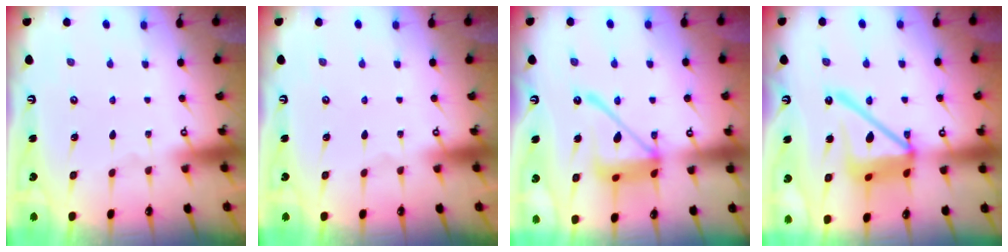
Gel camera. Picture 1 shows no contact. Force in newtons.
{"total": 0.0}
{"total": 16.5, "press": 16.4, "slide": 1.6}
{"total": 19.1, "press": 19.0, "slide": 1.9}